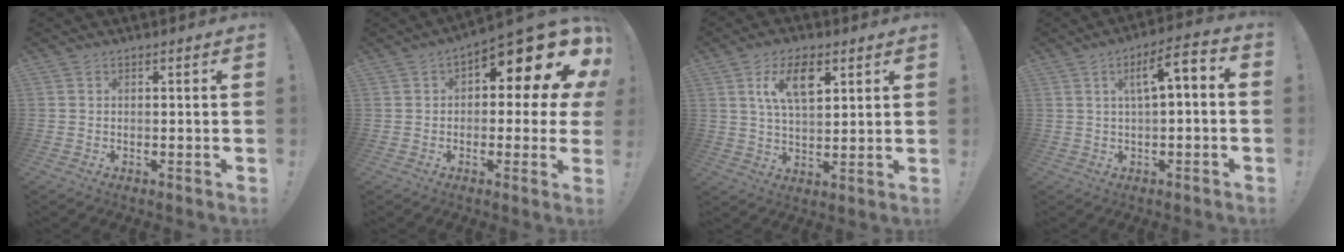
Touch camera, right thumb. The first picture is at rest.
{"total": 11.9, "force": [6.4, 4.7, 8.8], "torque": [-0.107, -0.059, 0.100]}
{"total": 10.5, "force": [4.9, 5.2, 7.7], "torque": [-0.120, -0.012, 0.085]}
{"total": 7.9, "force": [1.2, 2.2, 7.4], "torque": [-0.117, -0.002, 0.015]}